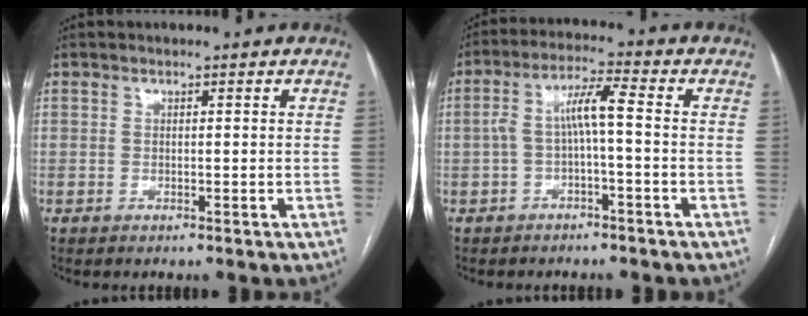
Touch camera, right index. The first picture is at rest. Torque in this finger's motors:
{"motor_torque": [0.84, 0.05, 0.48, 0.13]}